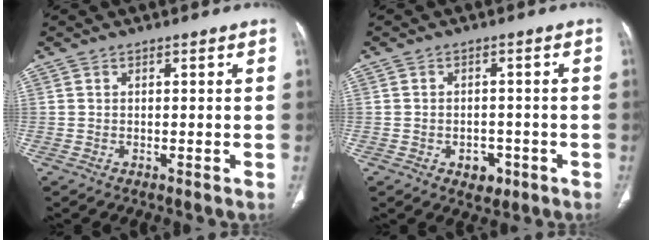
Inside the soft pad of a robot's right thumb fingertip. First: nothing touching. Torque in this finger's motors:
{"motor_torque": [-0.12, 0.17, 0.09, -0.22, 0.06]}